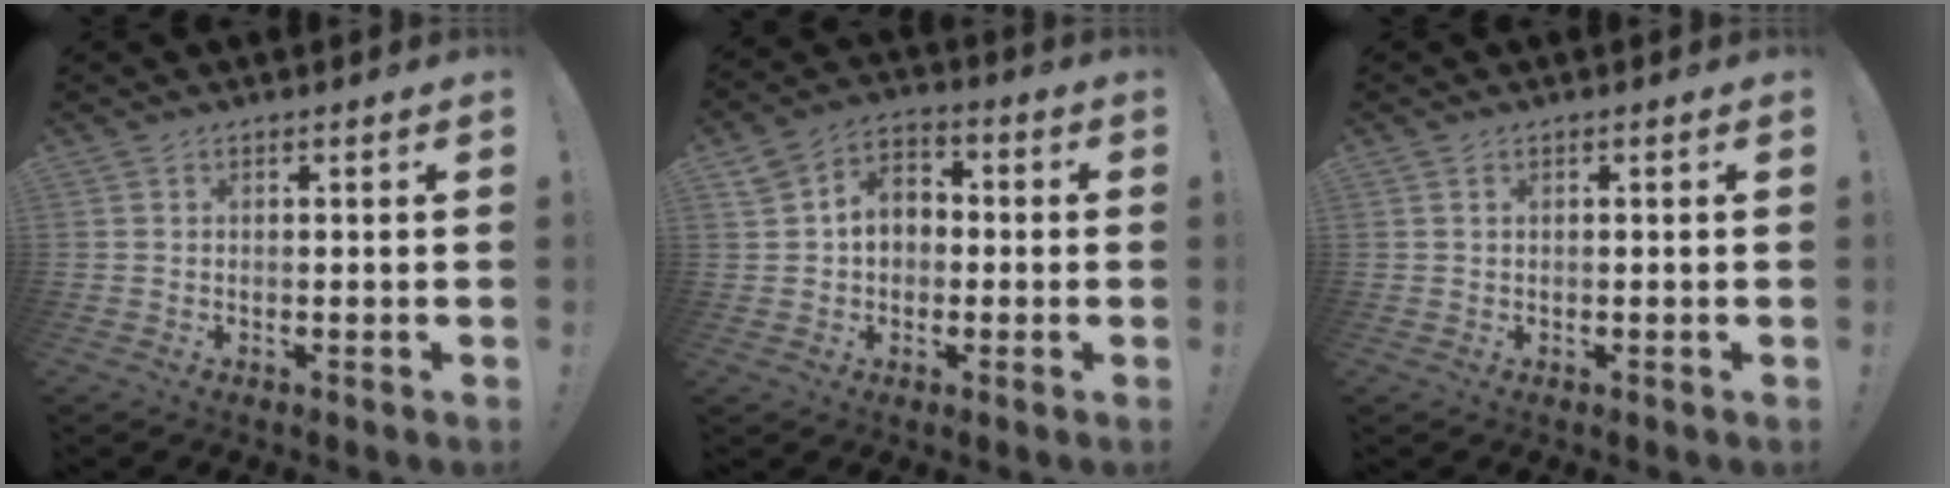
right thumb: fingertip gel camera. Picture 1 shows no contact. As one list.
[{"total": 8.8, "force": [0.5, 7.6, 4.4], "torque": [-0.070, 0.011, 0.018]}, {"total": 0.7, "force": [0.3, 0.2, 0.5], "torque": [-0.006, 0.000, 0.005]}]